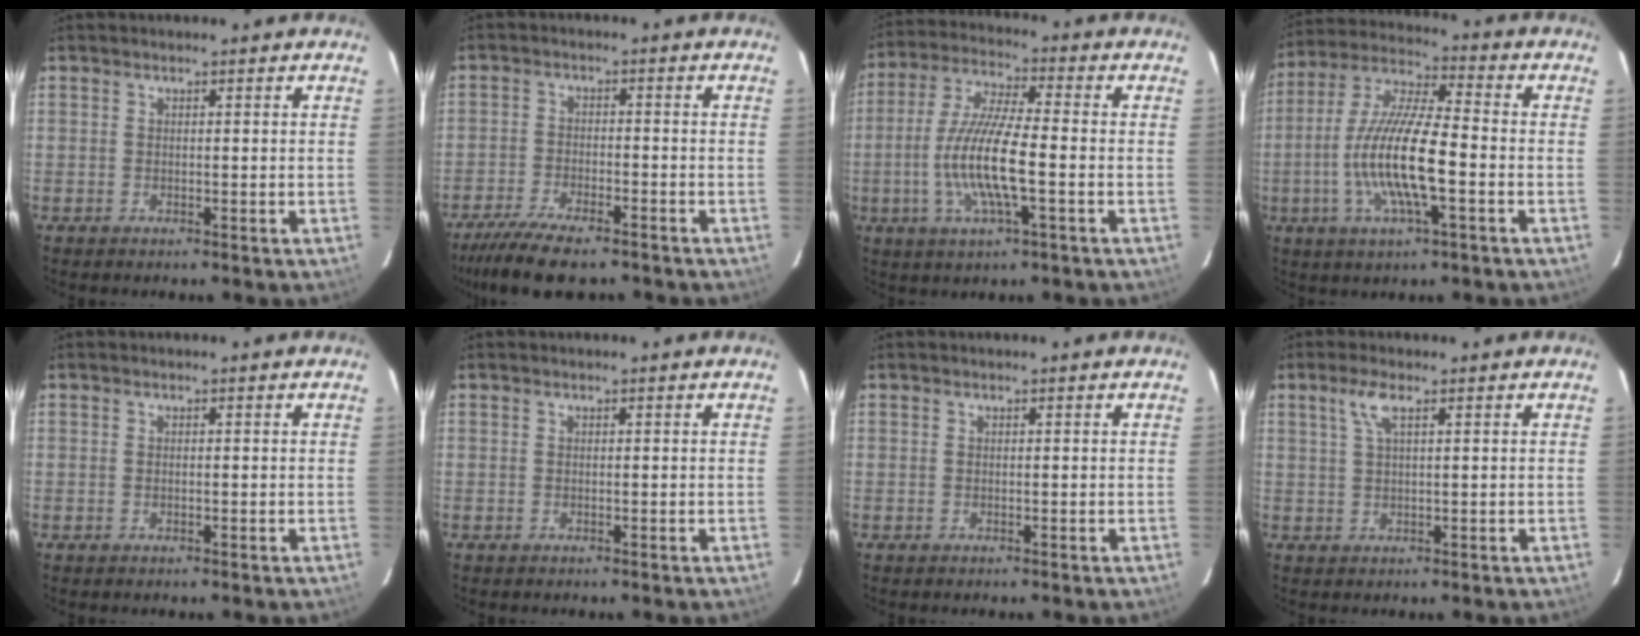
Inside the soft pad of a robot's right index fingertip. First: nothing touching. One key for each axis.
{"total": 11.1, "fx": -9.0, "fy": 2.9, "fz": 5.8, "tx": -0.140, "ty": -0.029, "tz": -0.157}
{"total": 12.4, "fx": -2.9, "fy": 2.0, "fz": 11.8, "tx": -0.245, "ty": -0.003, "tz": -0.057}
{"total": 14.5, "fx": -3.7, "fy": 2.8, "fz": 13.7, "tx": -0.278, "ty": -0.004, "tz": -0.074}
{"total": 0.0}
{"total": 0.0}
{"total": 0.0}
{"total": 3.2, "fx": 1.6, "fy": 0.6, "fz": 2.7, "tx": -0.057, "ty": 0.007, "tz": 0.032}